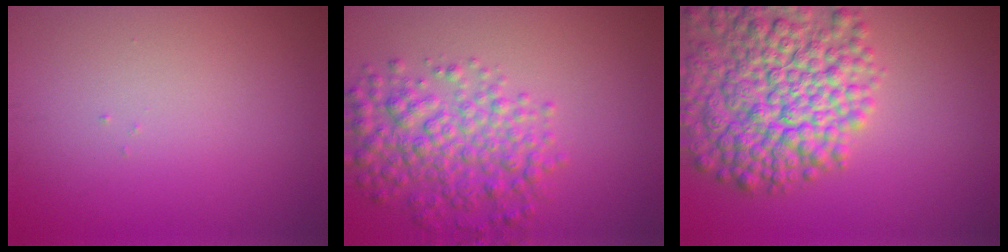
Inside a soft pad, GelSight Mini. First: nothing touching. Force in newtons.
{"total": 5.5, "press": 5.5, "slide": 0.2}
{"total": 10.3, "press": 10.3, "slide": 0.5}